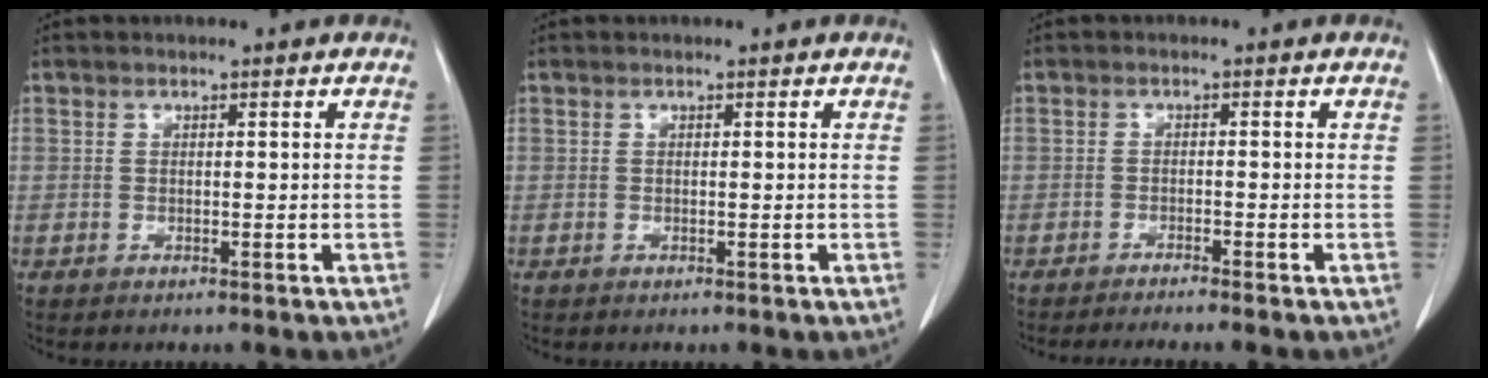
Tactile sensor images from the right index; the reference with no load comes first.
{"total": 0.0}
{"total": 4.2, "force": [-3.8, -0.9, 1.7], "torque": [-0.018, -0.006, -0.057]}